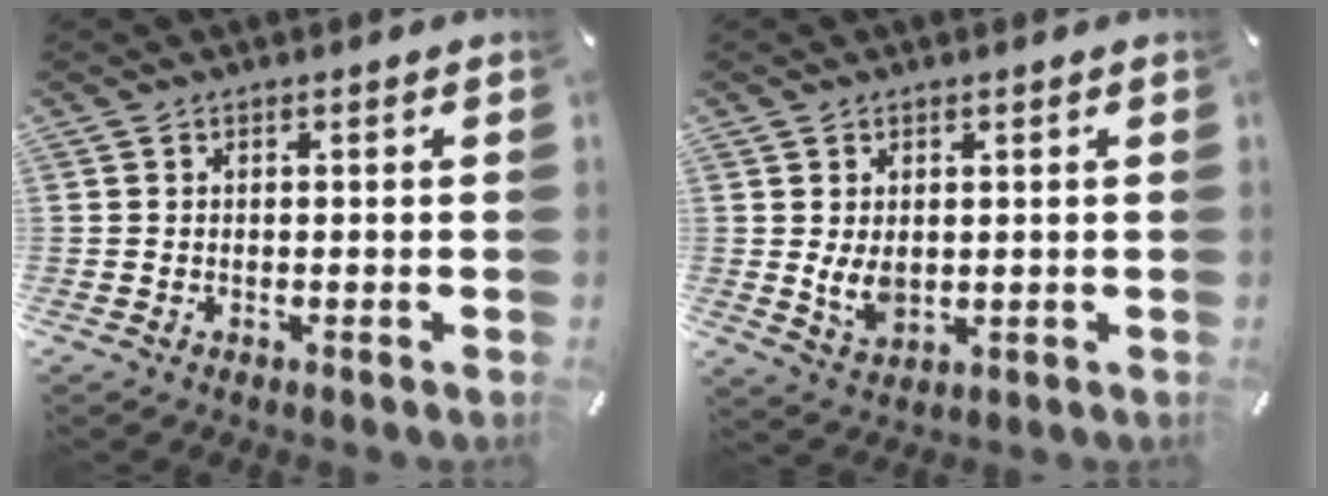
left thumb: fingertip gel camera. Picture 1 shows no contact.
{"total": 5.1, "force": [0.5, 3.6, 3.5], "torque": [-0.077, -0.006, 0.008]}